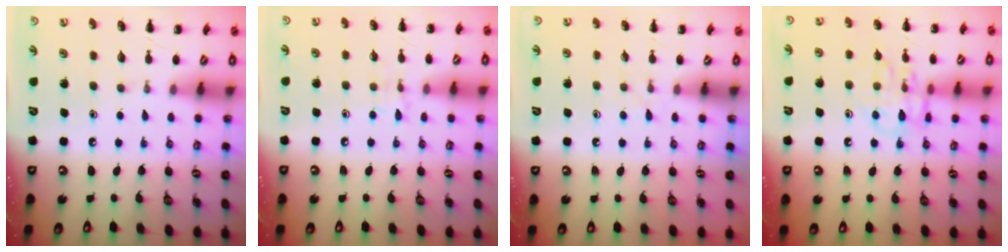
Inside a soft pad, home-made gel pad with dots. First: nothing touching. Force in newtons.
{"total": 6.1, "press": 5.7, "slide": 2.0}
{"total": 3.4, "press": 3.2, "slide": 1.2}
{"total": 11.1, "press": 11.1, "slide": 0.5}